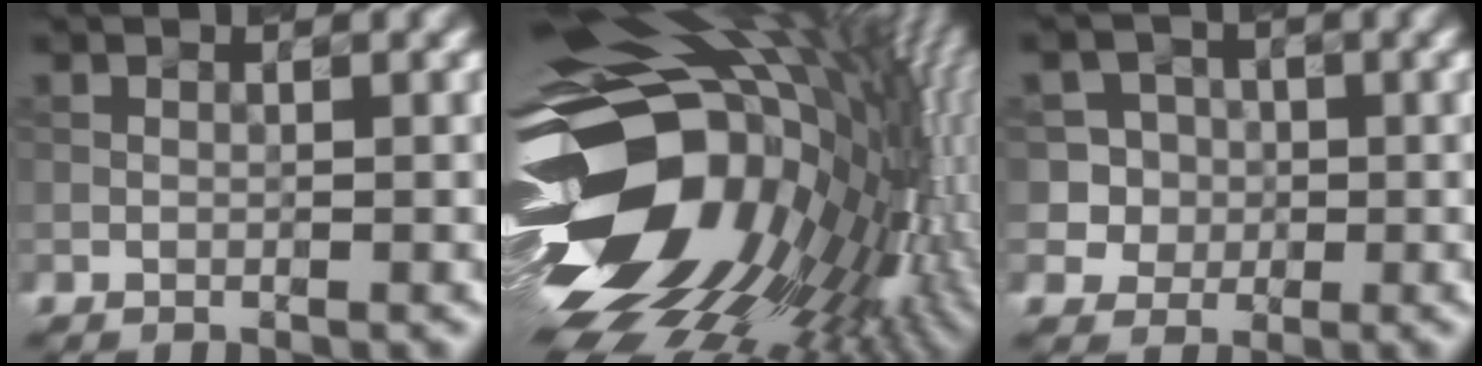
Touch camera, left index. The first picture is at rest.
{"total": 19.2, "force": [-0.6, 12.2, 14.8], "torque": [-0.268, -0.038, 0.005]}
{"total": 5.1, "force": [0.5, 5.0, 1.2], "torque": [-0.010, 0.027, 0.001]}